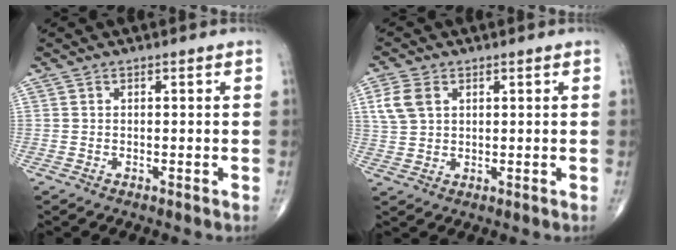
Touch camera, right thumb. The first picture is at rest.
{"total": 5.5, "force": [2.0, 3.8, 3.5], "torque": [-0.072, 0.003, 0.042]}